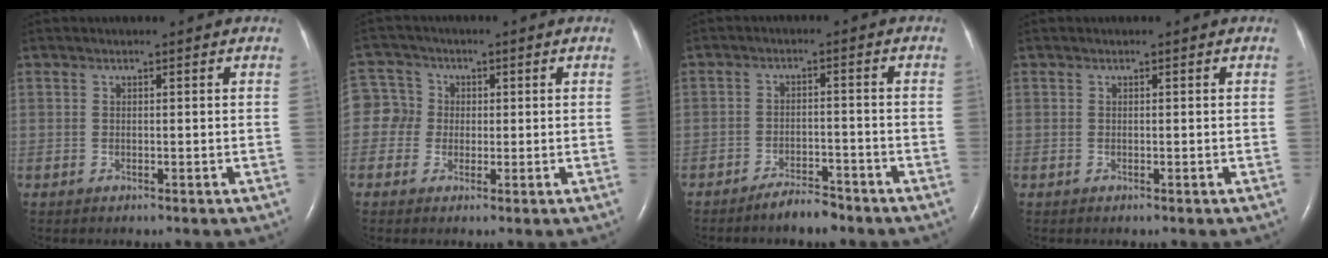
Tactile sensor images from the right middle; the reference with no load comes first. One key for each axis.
{"total": 4.6, "fx": 0.1, "fy": 4.5, "fz": 1.0, "tx": -0.026, "ty": 0.022, "tz": 0.000}
{"total": 3.9, "fx": -3.4, "fy": 1.0, "fz": 1.5, "tx": -0.031, "ty": 0.000, "tz": -0.057}
{"total": 0.0}